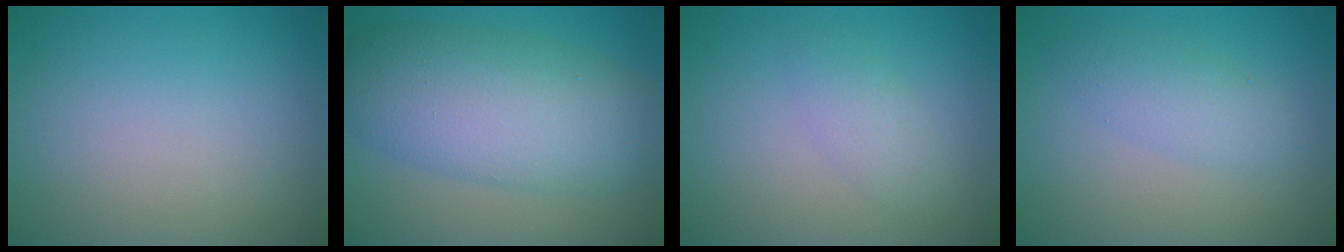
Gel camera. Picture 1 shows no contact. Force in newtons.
{"total": 9.6, "press": 9.6, "slide": 0.3}
{"total": 2.0, "press": 2.0, "slide": 0.2}
{"total": 2.5, "press": 2.5, "slide": 0.1}